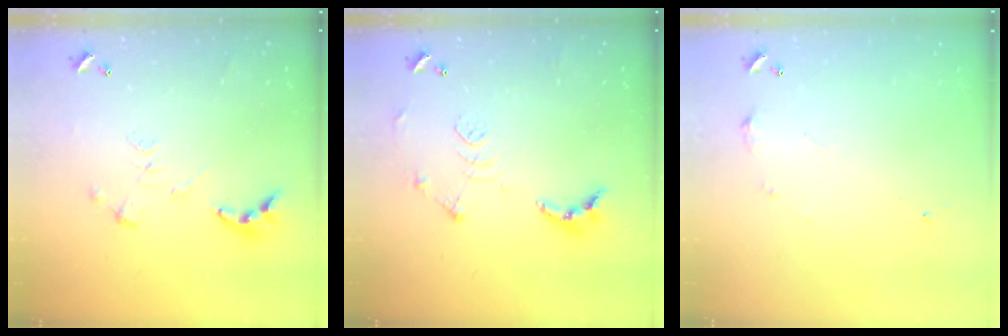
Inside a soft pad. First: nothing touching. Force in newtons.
{"total": 12.0, "press": 11.9, "slide": 1.3}
{"total": 5.9, "press": 5.9, "slide": 0.8}